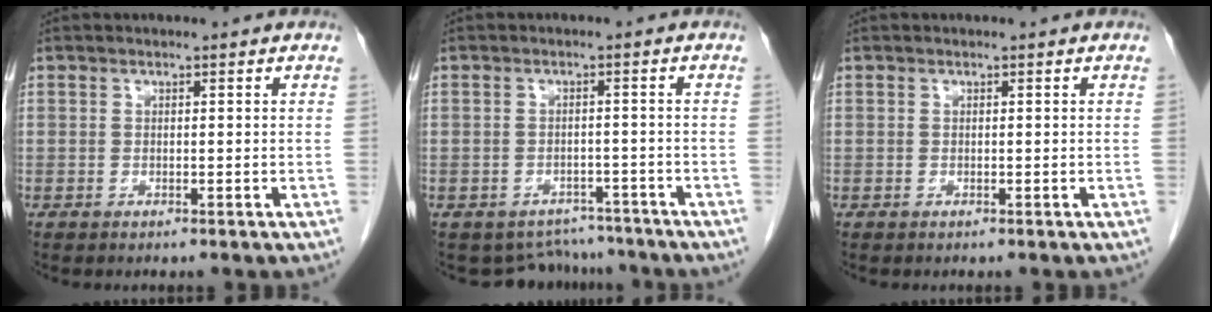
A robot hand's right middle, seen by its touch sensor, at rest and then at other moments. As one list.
[{"total": 6.2, "force": [-5.6, 2.5, -0.9], "torque": [0.022, 0.018, -0.071]}, {"total": 0.0}]